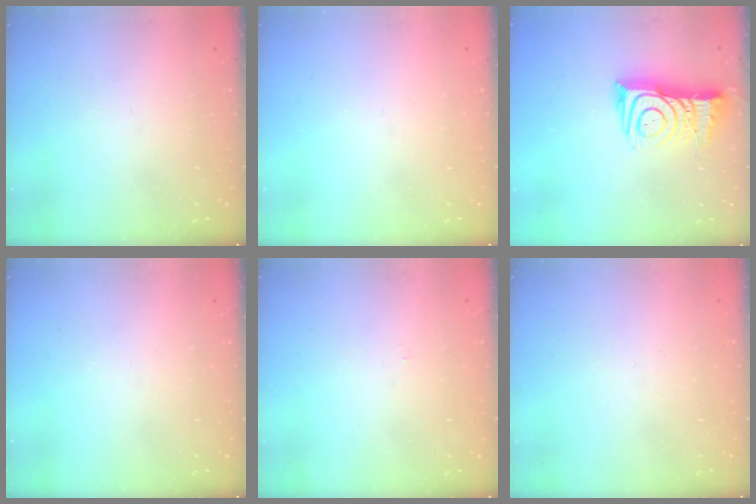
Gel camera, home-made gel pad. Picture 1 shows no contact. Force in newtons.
{"total": 0.0}
{"total": 12.6, "press": 12.5, "slide": 1.0}
{"total": 0.0}
{"total": 2.2, "press": 2.2, "slide": 0.3}
{"total": 1.5, "press": 1.5, "slide": 0.1}